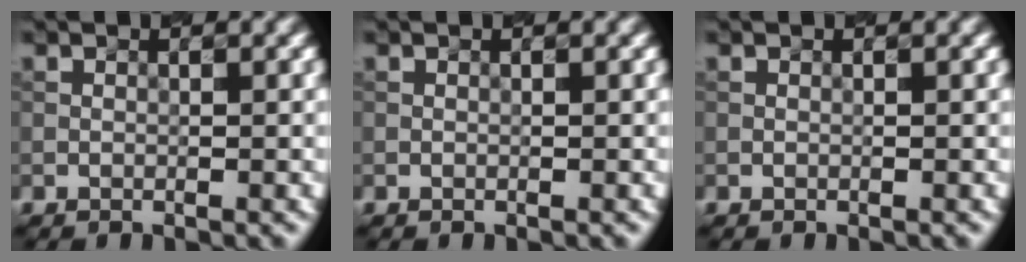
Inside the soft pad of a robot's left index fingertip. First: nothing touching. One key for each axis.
{"total": 0.0}
{"total": 0.0}